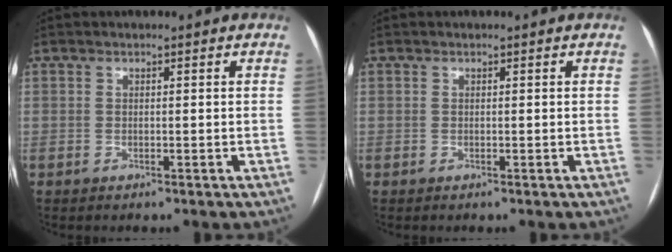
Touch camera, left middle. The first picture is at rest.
{"total": 0.0}